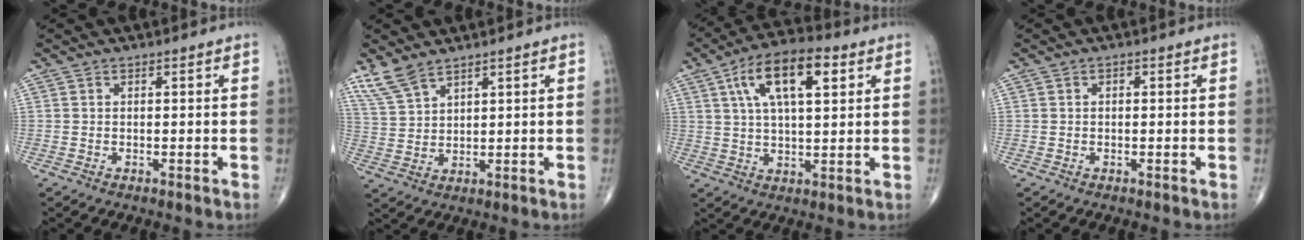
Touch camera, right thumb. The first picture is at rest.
{"total": 5.9, "force": [4.7, 2.0, 3.0], "torque": [-0.064, -0.012, 0.105]}
{"total": 14.0, "force": [5.3, 5.8, 11.6], "torque": [-0.189, 0.005, 0.086]}
{"total": 0.8, "force": [0.2, 0.4, 0.6], "torque": [-0.009, 0.002, 0.003]}